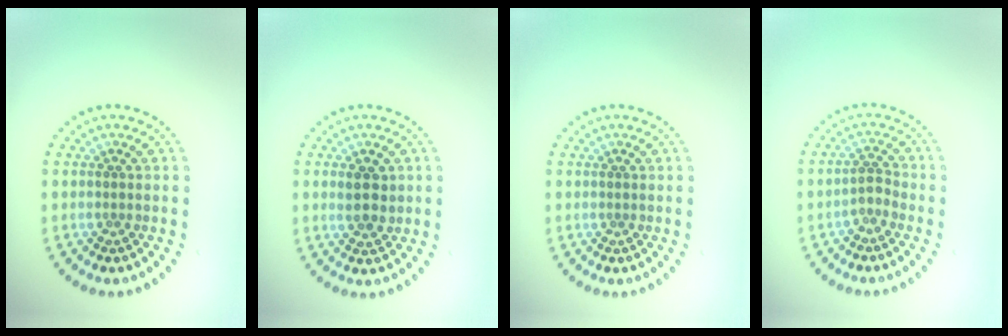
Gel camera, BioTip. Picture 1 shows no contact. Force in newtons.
{"total": 2.4, "press": 2.3, "slide": 0.7}
{"total": 0.0}
{"total": 1.5, "press": 1.1, "slide": 1.1}